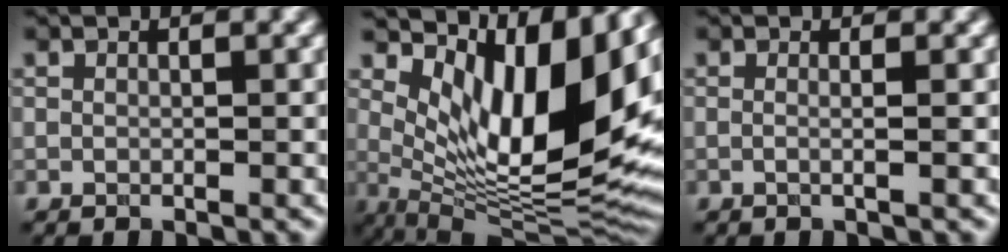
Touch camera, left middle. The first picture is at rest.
{"total": 12.9, "force": [4.2, 5.0, 11.1], "torque": [-0.178, -0.018, 0.089]}
{"total": 1.9, "force": [0.3, 1.0, 1.6], "torque": [-0.003, -0.002, -0.023]}